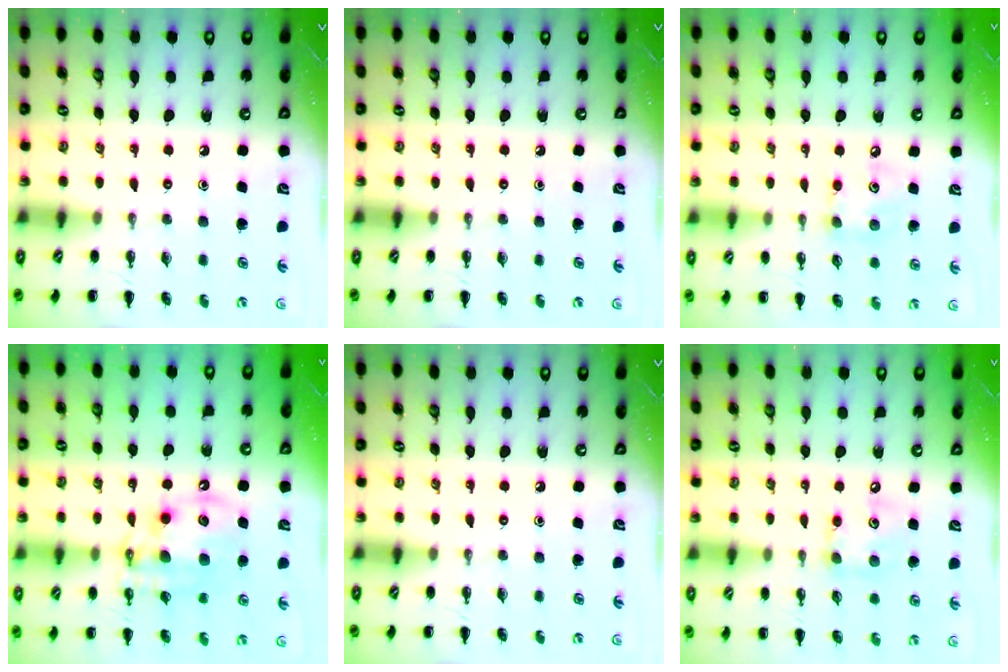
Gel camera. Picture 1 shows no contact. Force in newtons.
{"total": 0.0}
{"total": 5.8, "press": 5.7, "slide": 0.7}
{"total": 12.3, "press": 11.9, "slide": 3.0}
{"total": 0.0}
{"total": 8.0, "press": 8.0, "slide": 0.8}